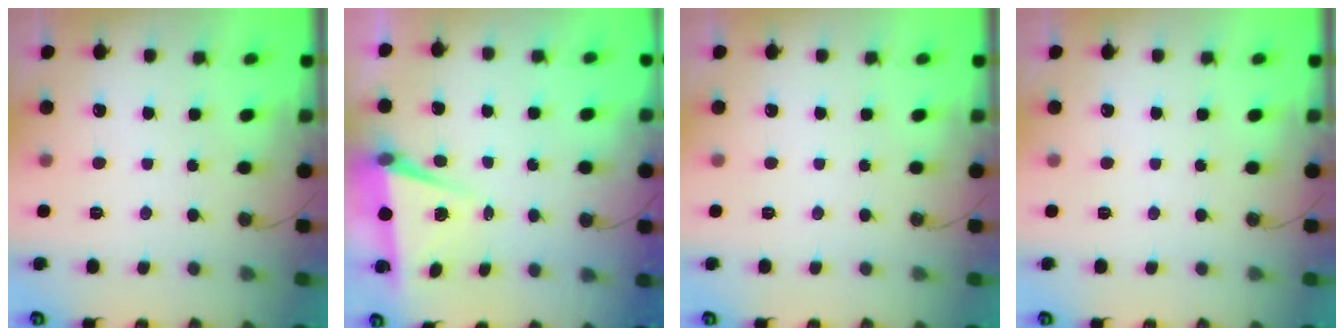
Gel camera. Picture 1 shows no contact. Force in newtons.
{"total": 6.3, "press": 5.5, "slide": 3.2}
{"total": 0.0}
{"total": 0.0}